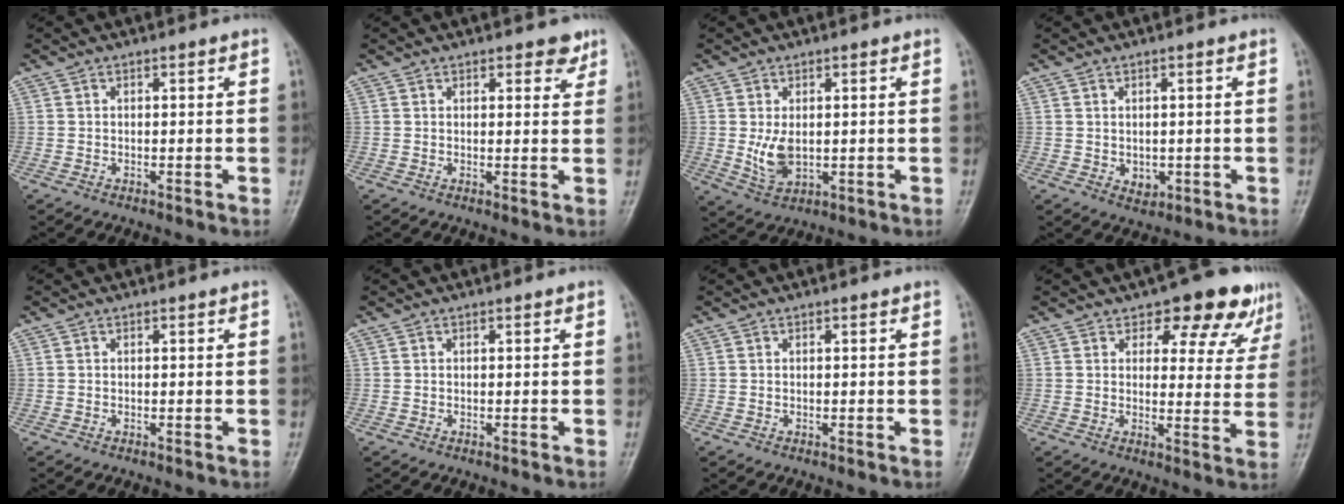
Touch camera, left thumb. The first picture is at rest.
{"total": 3.1, "force": [2.2, 1.5, 1.7], "torque": [0.000, -0.010, 0.025]}
{"total": 5.2, "force": [0.3, 3.2, 4.1], "torque": [-0.070, -0.015, 0.015]}
{"total": 2.7, "force": [-0.2, 2.1, 1.7], "torque": [-0.015, -0.002, 0.005]}
{"total": 0.0}
{"total": 0.0}
{"total": 0.0}
{"total": 11.1, "force": [7.5, 5.6, 6.1], "torque": [-0.027, -0.039, 0.085]}